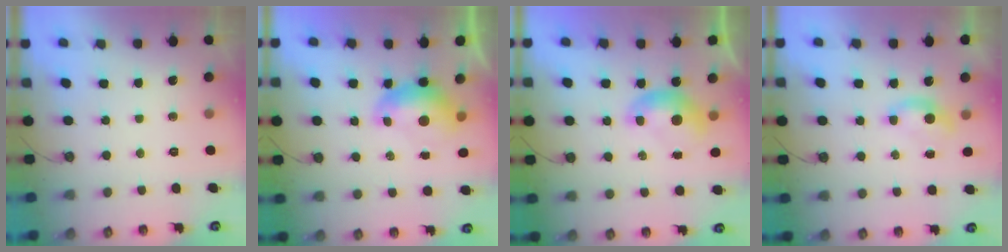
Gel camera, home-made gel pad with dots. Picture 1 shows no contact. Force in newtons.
{"total": 1.4, "press": 0.8, "slide": 1.1}
{"total": 0.0}
{"total": 0.6, "press": 0.4, "slide": 0.4}